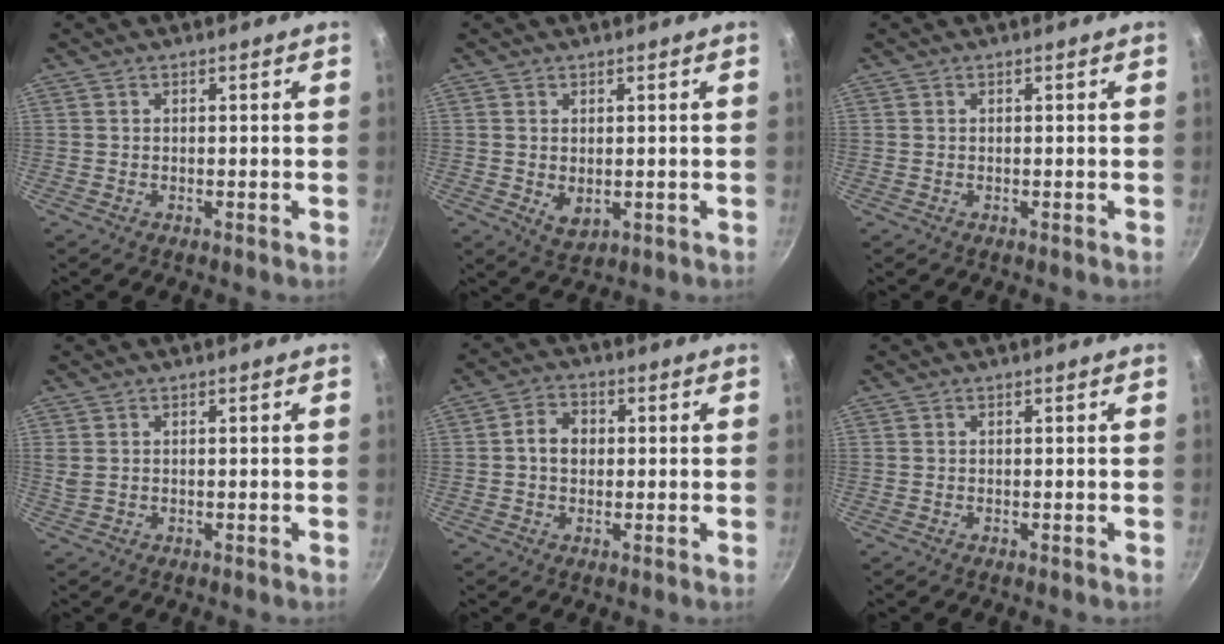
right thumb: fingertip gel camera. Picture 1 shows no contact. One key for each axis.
{"total": 3.9, "fx": 0.1, "fy": 2.7, "fz": 2.9, "tx": -0.045, "ty": -0.012, "tz": 0.007}
{"total": 0.0}
{"total": 1.3, "fx": 0.6, "fy": 0.8, "fz": 0.9, "tx": -0.019, "ty": 0.000, "tz": 0.016}
{"total": 5.1, "fx": 0.3, "fy": 4.0, "fz": 3.0, "tx": -0.034, "ty": 0.012, "tz": -0.004}
{"total": 0.0}